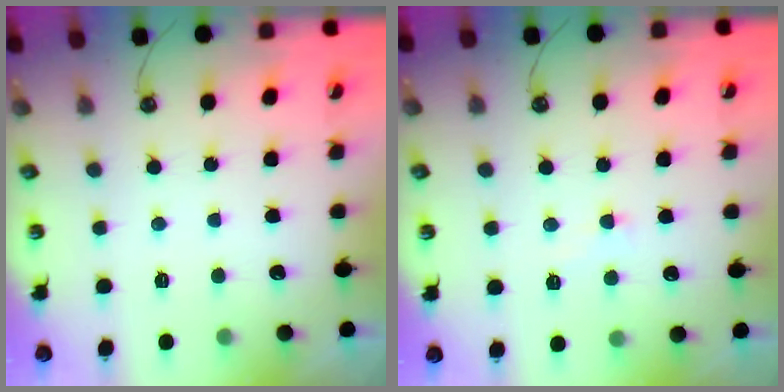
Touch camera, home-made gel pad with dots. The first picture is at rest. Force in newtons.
{"total": 1.5, "press": 1.2, "slide": 0.8}